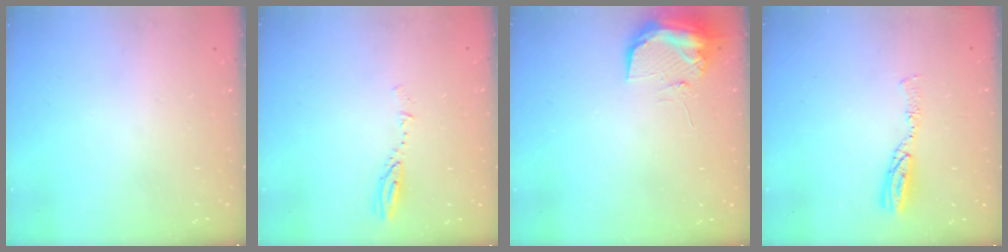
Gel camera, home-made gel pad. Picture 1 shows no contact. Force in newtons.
{"total": 3.9, "press": 3.9, "slide": 0.3}
{"total": 10.4, "press": 10.4, "slide": 1.2}
{"total": 6.6, "press": 6.5, "slide": 0.7}